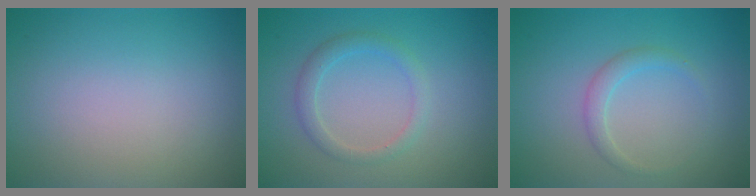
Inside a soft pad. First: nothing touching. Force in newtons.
{"total": 1.9, "press": 1.9, "slide": 0.0}
{"total": 1.5, "press": 1.5, "slide": 0.1}